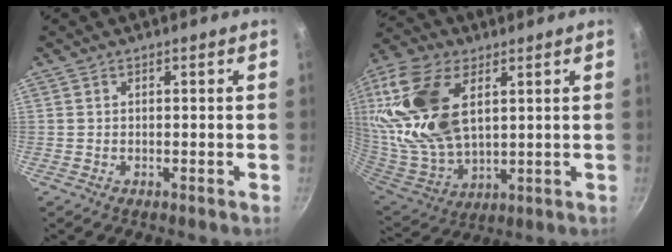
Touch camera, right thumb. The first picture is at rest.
{"total": 22.1, "force": [7.1, 12.6, 16.8], "torque": [-0.333, -0.033, 0.140]}